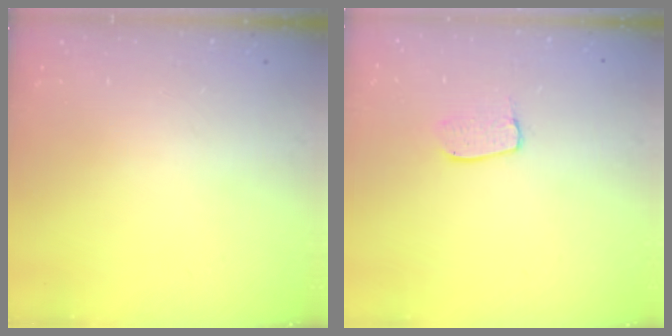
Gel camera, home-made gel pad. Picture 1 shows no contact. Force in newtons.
{"total": 6.5, "press": 6.5, "slide": 0.4}